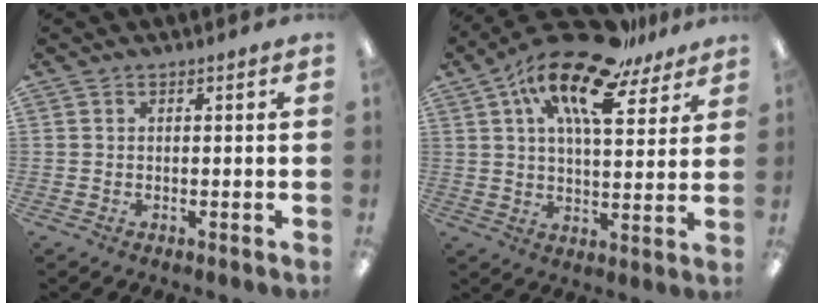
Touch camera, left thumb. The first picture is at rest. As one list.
[{"total": 17.2, "force": [11.0, 6.5, 11.6], "torque": [-0.203, -0.056, 0.185]}]